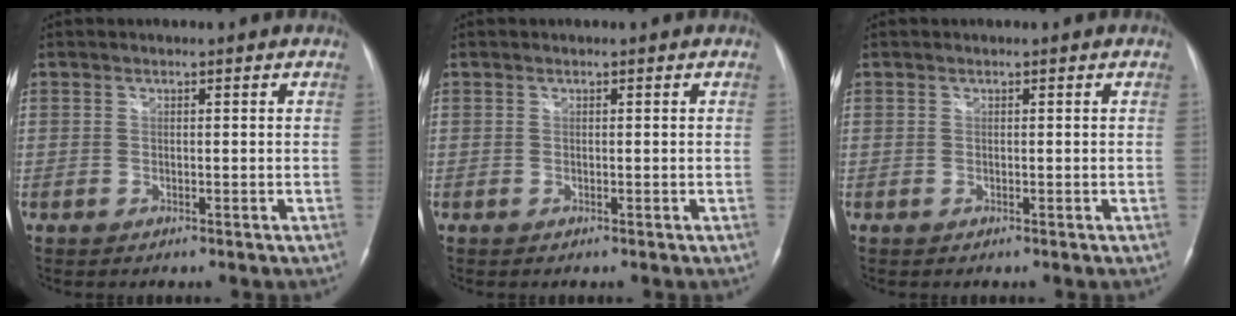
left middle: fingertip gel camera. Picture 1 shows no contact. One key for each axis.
{"total": 0.0}
{"total": 0.0}